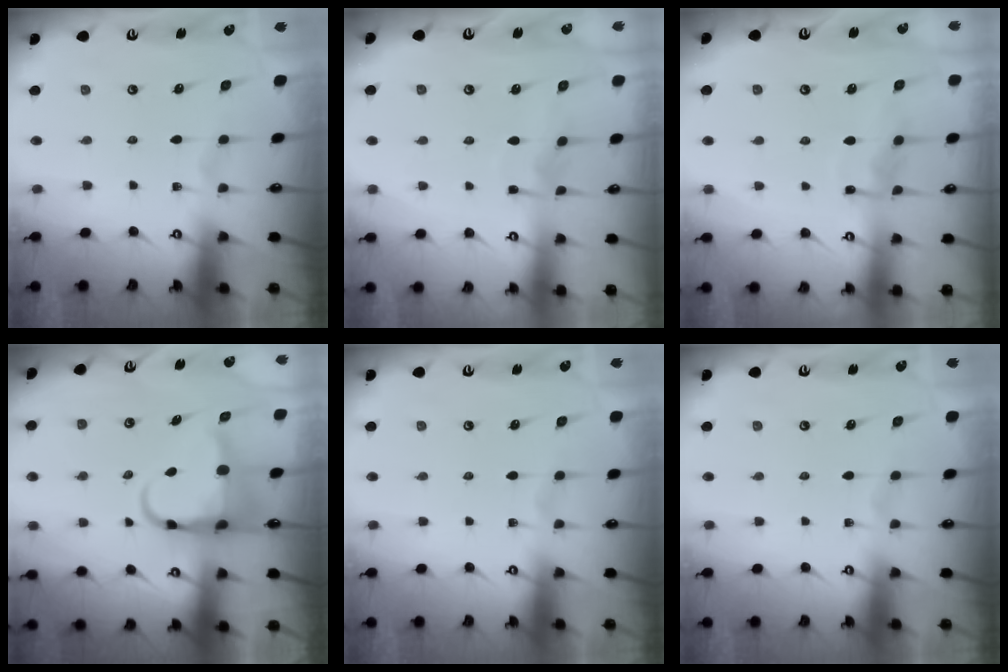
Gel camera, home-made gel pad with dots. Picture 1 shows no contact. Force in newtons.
{"total": 4.5, "press": 4.4, "slide": 0.6}
{"total": 6.1, "press": 6.1, "slide": 0.5}
{"total": 7.6, "press": 7.4, "slide": 1.7}
{"total": 0.0}
{"total": 0.0}